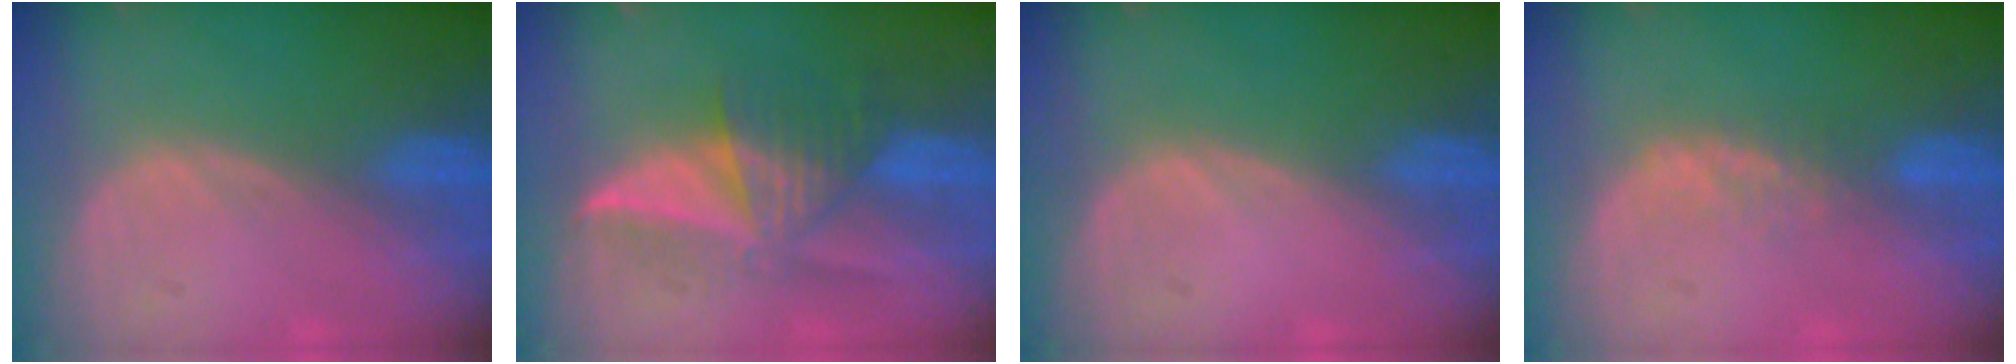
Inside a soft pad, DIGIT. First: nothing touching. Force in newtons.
{"total": 6.5, "press": 6.4, "slide": 0.8}
{"total": 0.0}
{"total": 1.9, "press": 1.8, "slide": 0.5}